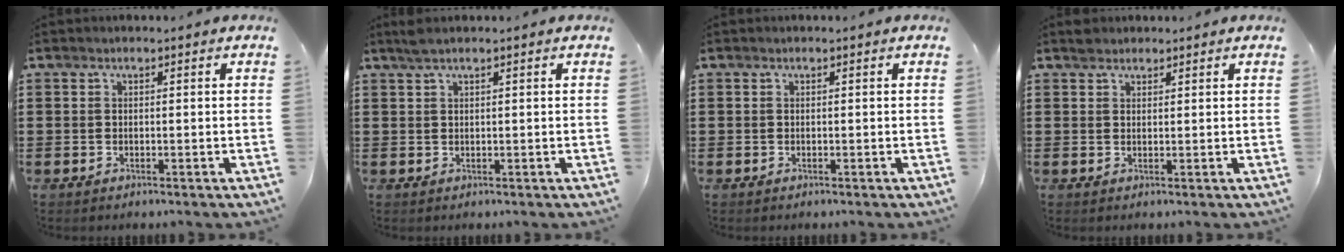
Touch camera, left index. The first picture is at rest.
{"total": 1.5, "force": [1.0, 0.0, 1.2], "torque": [-0.024, 0.000, 0.019]}
{"total": 0.0}
{"total": 1.5, "force": [1.3, 0.7, 0.0], "torque": [-0.005, 0.002, 0.028]}